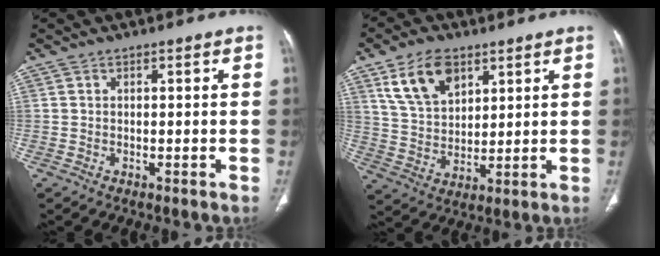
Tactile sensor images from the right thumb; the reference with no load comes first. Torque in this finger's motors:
{"motor_torque": [-1.07, 1.24, 0.66, 0.46, 0.07]}